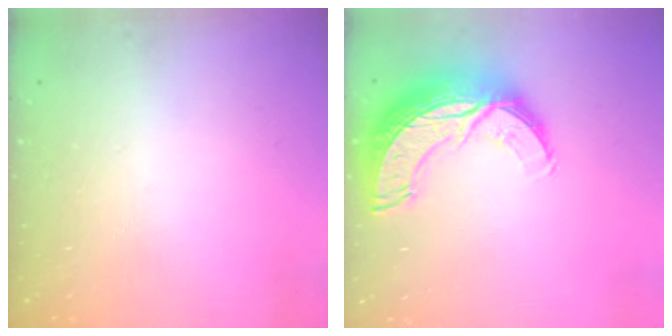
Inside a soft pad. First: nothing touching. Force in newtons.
{"total": 15.0, "press": 14.9, "slide": 1.0}